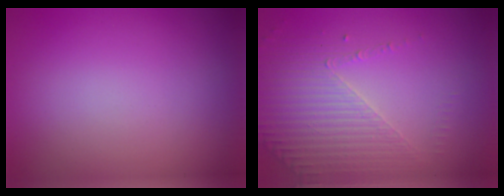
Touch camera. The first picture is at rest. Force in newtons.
{"total": 4.2, "press": 3.1, "slide": 2.9}